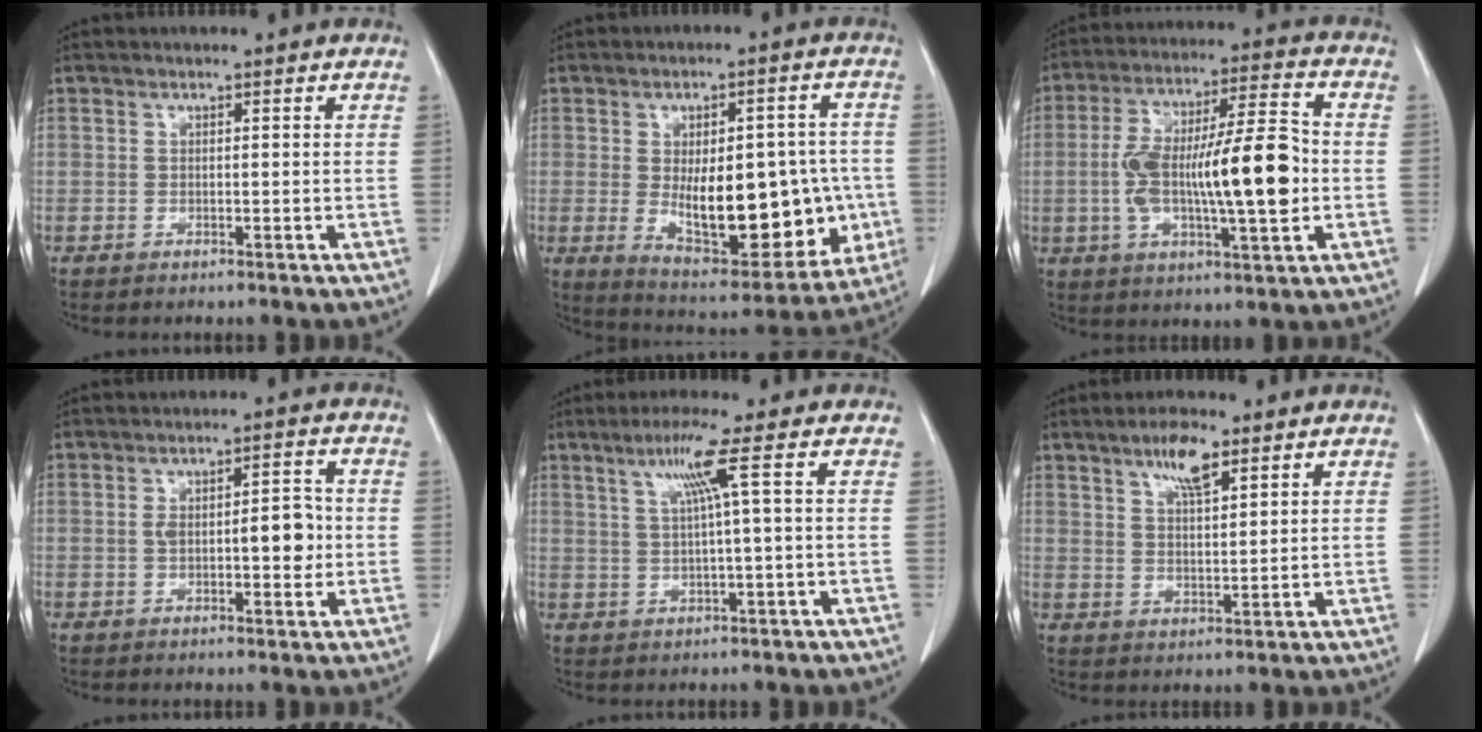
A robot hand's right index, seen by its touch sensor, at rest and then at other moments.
{"total": 21.2, "force": [-2.9, 9.3, 18.8], "torque": [-0.263, 0.010, -0.010]}
{"total": 18.2, "force": [-1.8, 3.8, 17.7], "torque": [-0.316, 0.018, -0.026]}
{"total": 7.0, "force": [-0.5, 2.8, 6.4], "torque": [-0.108, 0.018, -0.005]}
{"total": 5.8, "force": [1.9, -1.3, 5.3], "torque": [-0.105, 0.008, 0.042]}
{"total": 6.4, "force": [3.9, 1.8, 4.8], "torque": [-0.092, 0.002, 0.070]}